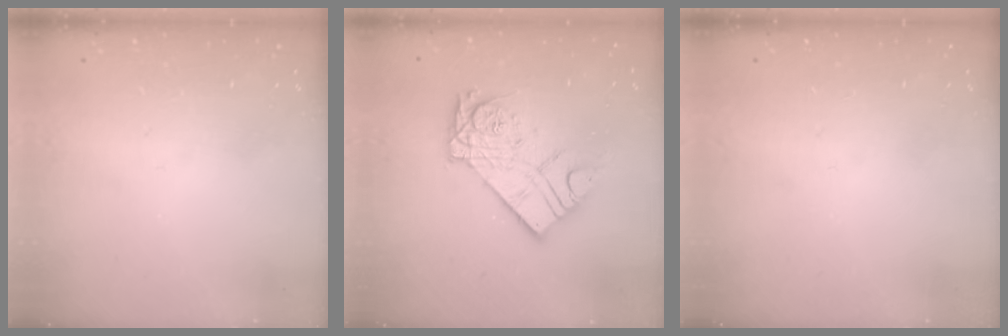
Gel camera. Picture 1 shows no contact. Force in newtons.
{"total": 14.8, "press": 14.7, "slide": 1.6}
{"total": 0.0}